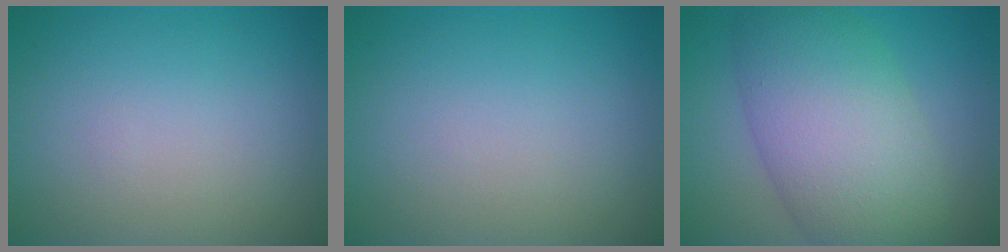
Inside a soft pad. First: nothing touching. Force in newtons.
{"total": 0.0}
{"total": 9.6, "press": 9.6, "slide": 0.2}